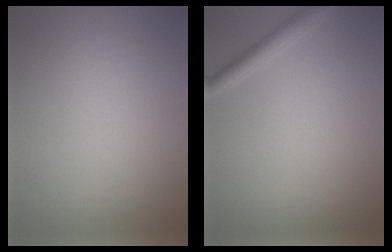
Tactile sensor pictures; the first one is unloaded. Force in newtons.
{"total": 2.2, "press": 2.2, "slide": 0.1}